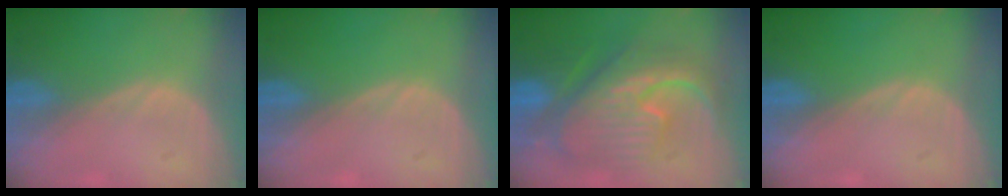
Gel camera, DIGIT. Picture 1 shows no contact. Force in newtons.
{"total": 0.0}
{"total": 12.2, "press": 12.1, "slide": 1.2}
{"total": 0.0}